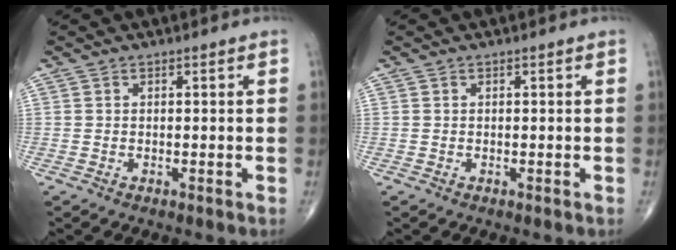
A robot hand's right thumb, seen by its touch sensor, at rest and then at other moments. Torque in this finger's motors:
{"motor_torque": [-0.12, 0.11, 0.03, -0.18, 0.01]}